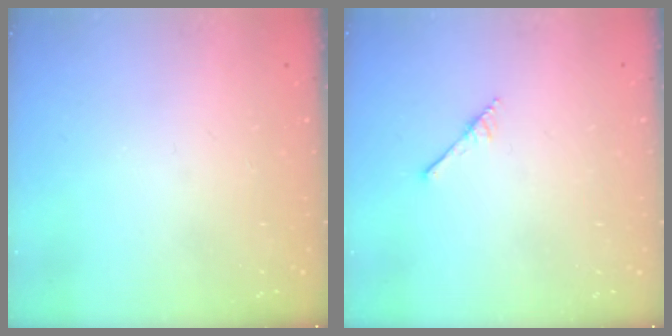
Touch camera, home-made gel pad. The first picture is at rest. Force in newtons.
{"total": 2.9, "press": 2.9, "slide": 0.2}